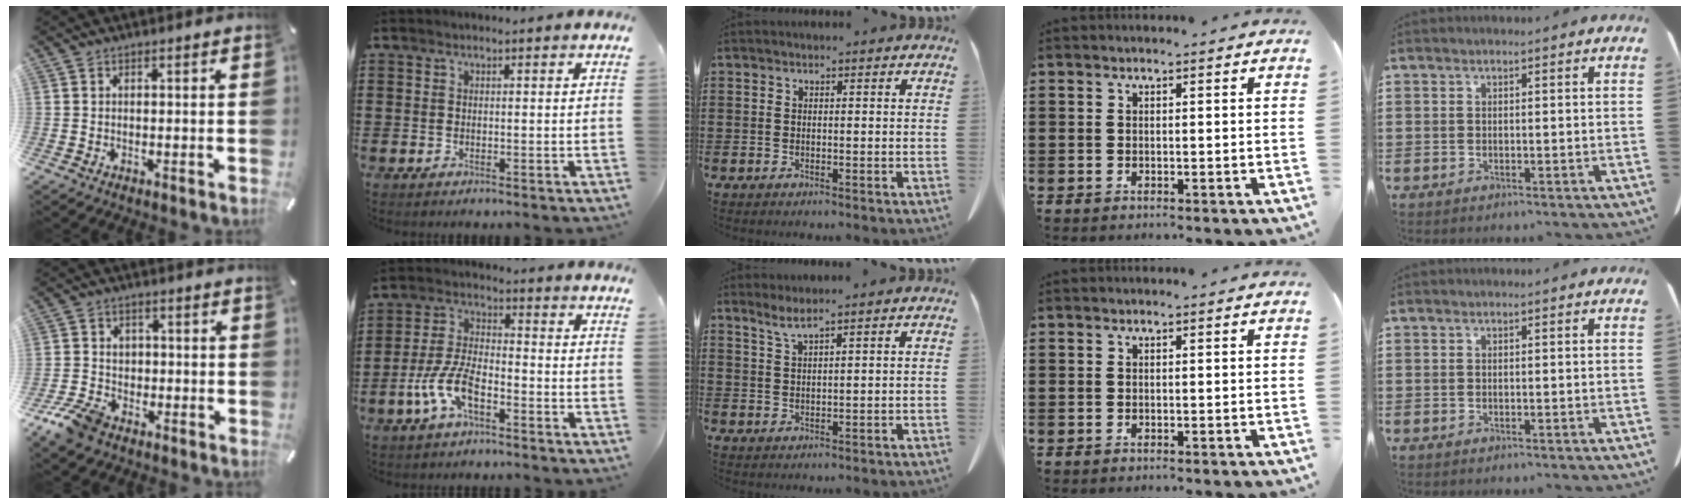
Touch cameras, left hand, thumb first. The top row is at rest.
{"thumb": {"total": 8.5, "force": [-4.3, 6.3, 3.7], "torque": [-0.088, 0.029, -0.080]}, "index": {"total": 7.8, "force": [-4.0, 2.9, 6.1], "torque": [-0.139, -0.003, -0.077]}, "middle": {"total": 2.5, "force": [2.0, -0.2, 1.5], "torque": [-0.034, -0.002, 0.038]}}